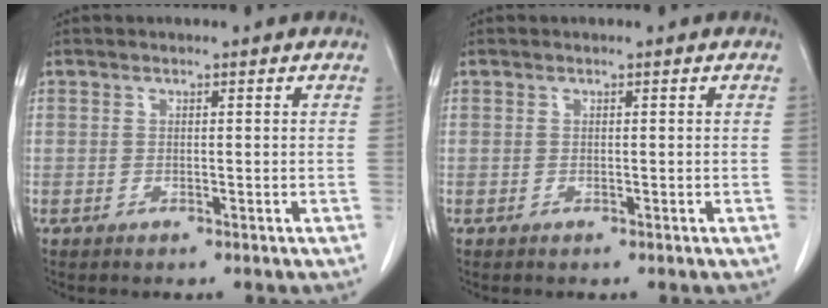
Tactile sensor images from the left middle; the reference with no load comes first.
{"total": 0.0}